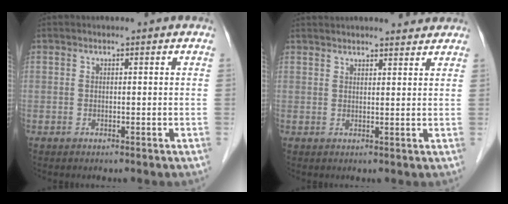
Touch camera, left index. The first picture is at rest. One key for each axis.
{"total": 7.4, "fx": 7.0, "fy": 1.2, "fz": 2.2, "tx": -0.027, "ty": 0.022, "tz": 0.085}